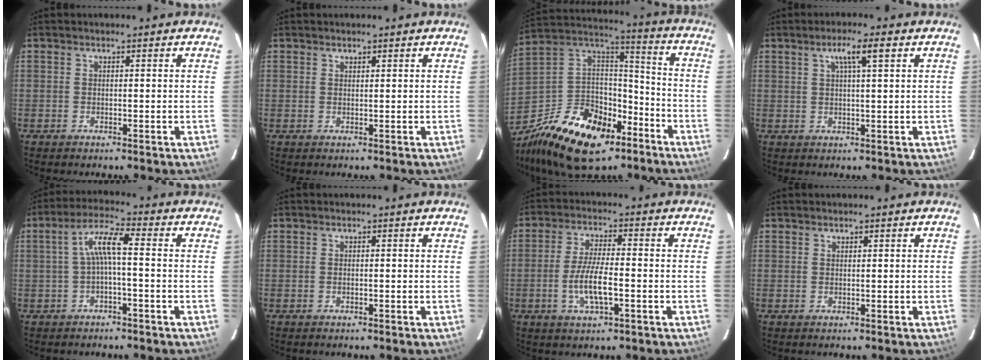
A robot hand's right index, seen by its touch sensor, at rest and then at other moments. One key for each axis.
{"total": 0.7, "fx": 0.6, "fy": 0.2, "fz": 0.1, "tx": -0.003, "ty": 0.001, "tz": 0.011}
{"total": 24.7, "fx": -14.3, "fy": 14.4, "fz": 14.1, "tx": -0.302, "ty": 0.022, "tz": -0.228}
{"total": 4.2, "fx": 1.9, "fy": 0.2, "fz": 3.7, "tx": -0.067, "ty": 0.008, "tz": 0.034}
{"total": 5.5, "fx": -0.7, "fy": 0.8, "fz": 5.4, "tx": -0.115, "ty": 0.016, "tz": -0.011}
{"total": 0.0}
{"total": 7.5, "fx": -2.2, "fy": 1.9, "fz": 6.9, "tx": -0.137, "ty": -0.005, "tz": -0.042}
{"total": 0.5, "fx": 0.5, "fy": 0.2, "fz": 0.1, "tx": -0.002, "ty": 0.002, "tz": 0.009}